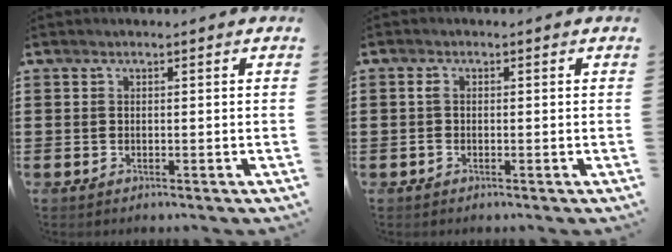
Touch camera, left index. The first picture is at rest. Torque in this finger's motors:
{"motor_torque": [-0.18, 0.38, 0.02, 0.00]}